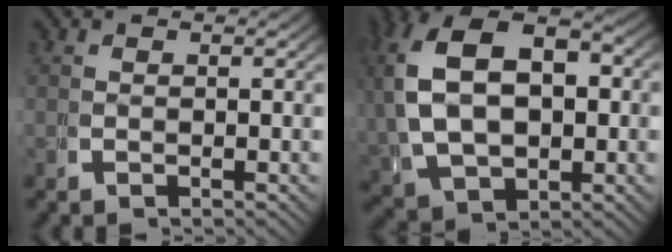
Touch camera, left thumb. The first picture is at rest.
{"total": 11.7, "force": [1.1, 8.1, 8.3], "torque": [-0.180, -0.027, 0.041]}